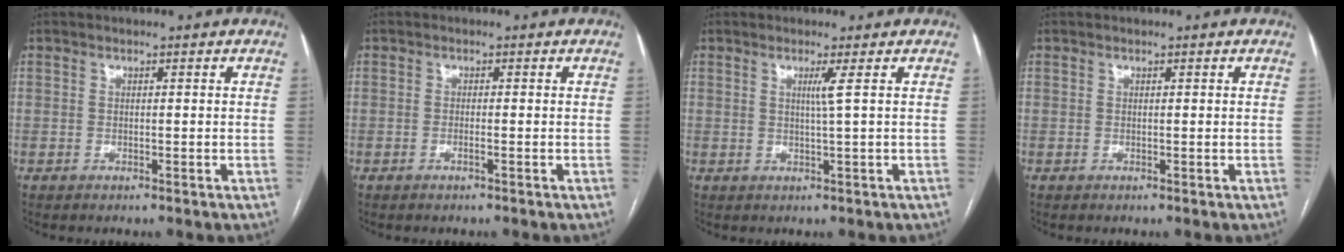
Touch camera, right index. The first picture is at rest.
{"total": 0.8, "force": [-0.4, 0.0, 0.7], "torque": [-0.016, 0.000, -0.007]}
{"total": 1.9, "force": [0.6, -0.9, 1.6], "torque": [-0.030, -0.005, 0.012]}
{"total": 0.0}